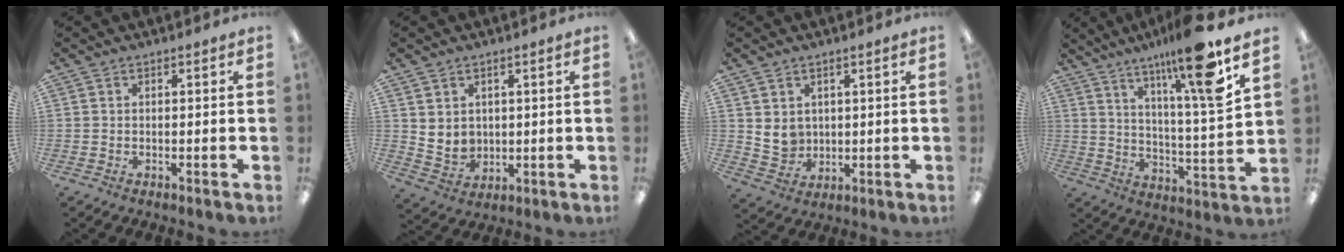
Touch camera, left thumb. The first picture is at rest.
{"total": 4.5, "force": [2.9, 3.4, 0.8], "torque": [-0.022, -0.015, 0.055]}
{"total": 5.9, "force": [2.7, 4.9, 1.9], "torque": [-0.032, -0.011, 0.051]}
{"total": 16.4, "force": [11.2, 1.2, 11.8], "torque": [-0.199, -0.059, 0.167]}